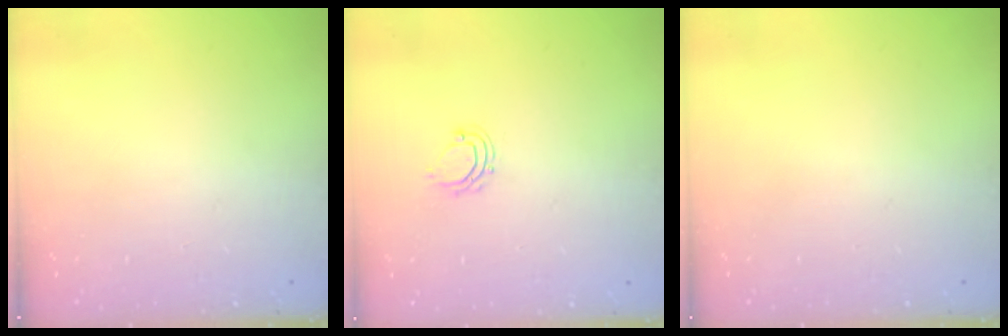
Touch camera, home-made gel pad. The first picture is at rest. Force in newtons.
{"total": 4.5, "press": 4.4, "slide": 0.6}
{"total": 0.0}